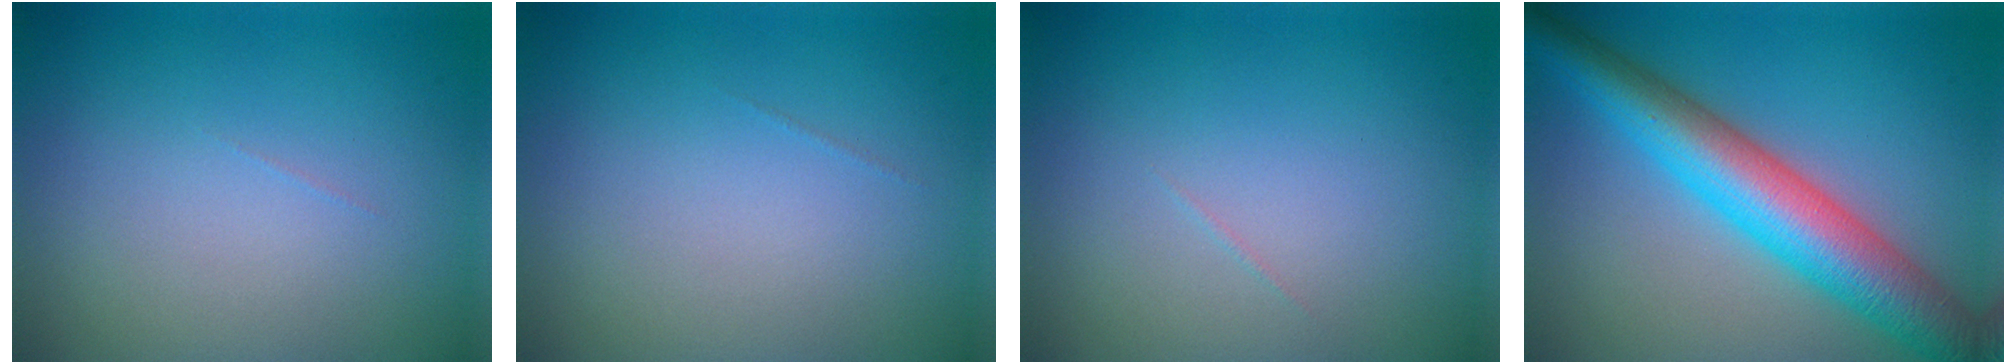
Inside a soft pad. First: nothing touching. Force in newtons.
{"total": 0.0}
{"total": 0.0}
{"total": 8.4, "press": 8.4, "slide": 0.2}